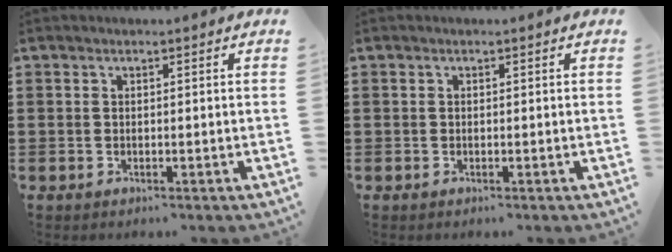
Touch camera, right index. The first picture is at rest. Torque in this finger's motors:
{"motor_torque": [0.08, -0.01, -0.01, -0.01]}